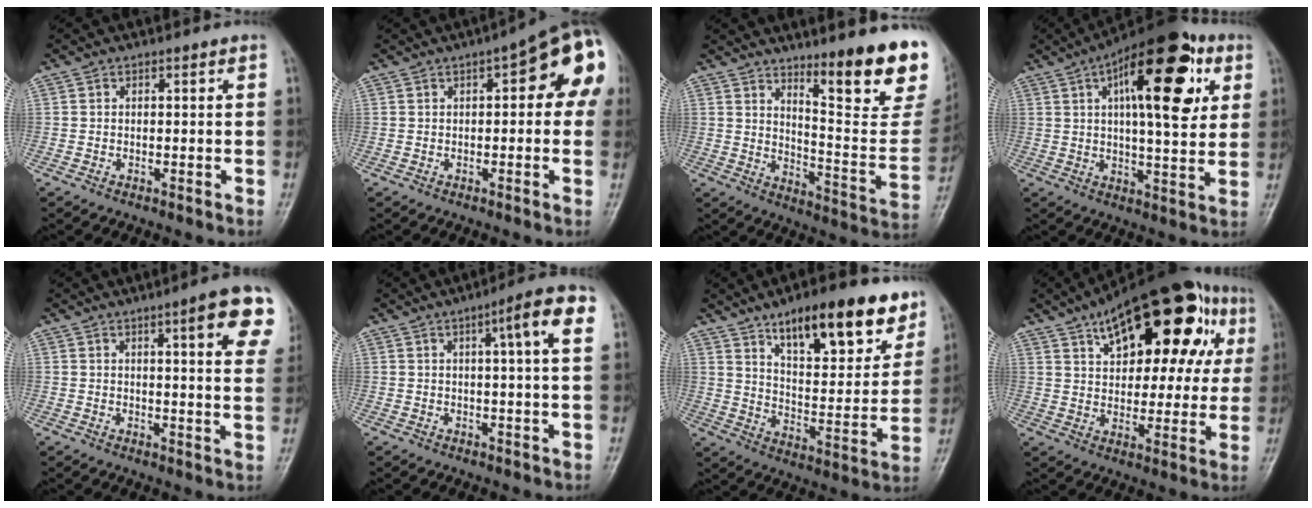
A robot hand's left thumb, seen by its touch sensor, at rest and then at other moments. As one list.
[{"total": 12.1, "force": [3.3, 4.8, 10.6], "torque": [-0.100, 0.027, 0.029]}, {"total": 20.5, "force": [12.7, 4.7, 15.3], "torque": [-0.158, -0.090, 0.186]}, {"total": 21.8, "force": [7.5, 8.5, 18.6], "torque": [-0.247, -0.002, 0.103]}, {"total": 12.4, "force": [5.7, 2.3, 10.7], "torque": [-0.110, -0.019, 0.066]}, {"total": 8.2, "force": [2.9, 0.8, 7.7], "torque": [-0.109, 0.010, 0.034]}, {"total": 20.1, "force": [12.8, 7.3, 13.7], "torque": [-0.155, -0.058, 0.204]}, {"total": 28.0, "force": [11.9, 13.3, 21.6], "torque": [-0.285, 0.023, 0.174]}]